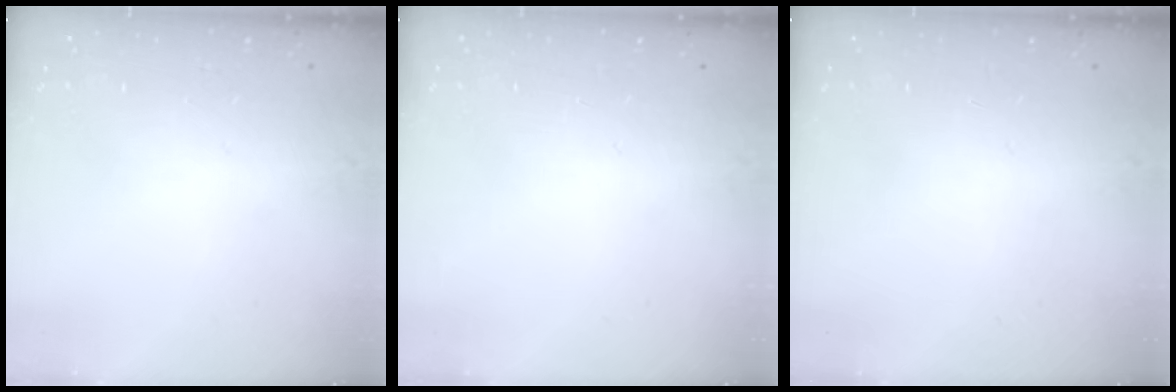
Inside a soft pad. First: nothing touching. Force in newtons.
{"total": 0.0}
{"total": 0.0}